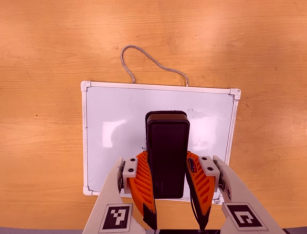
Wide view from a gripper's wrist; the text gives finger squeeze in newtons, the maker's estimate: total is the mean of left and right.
{"total": 9.6, "left": 8.0, "right": 11.1}